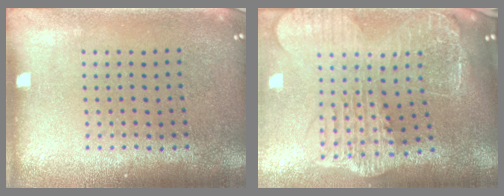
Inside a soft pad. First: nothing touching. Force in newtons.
{"total": 3.8, "press": 3.0, "slide": 2.3}